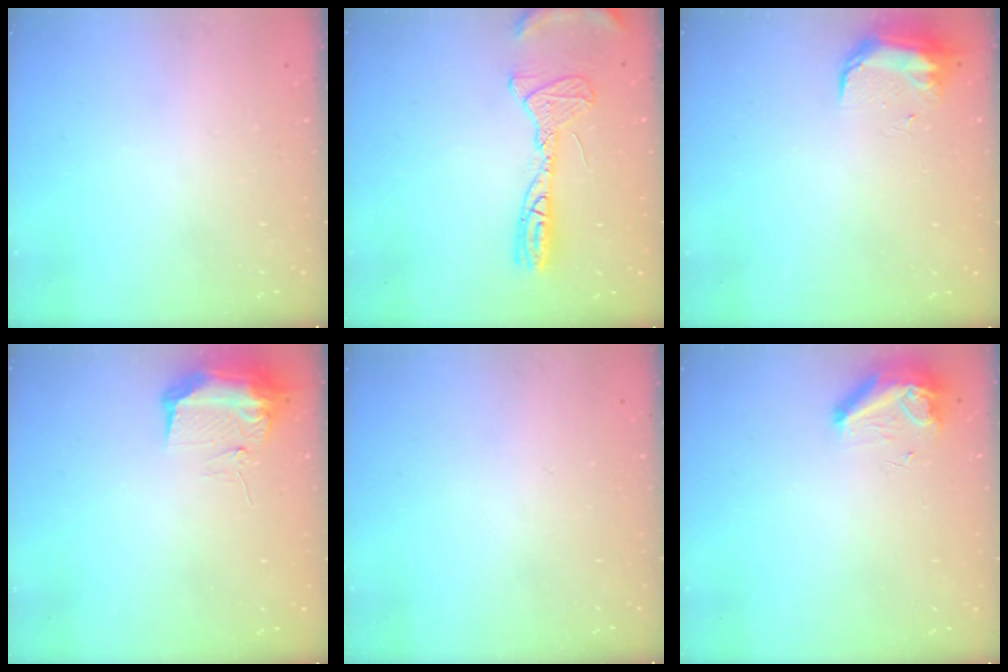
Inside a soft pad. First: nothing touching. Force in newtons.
{"total": 12.5, "press": 12.3, "slide": 2.3}
{"total": 8.7, "press": 8.7, "slide": 0.6}
{"total": 10.1, "press": 10.1, "slide": 0.3}
{"total": 0.0}
{"total": 8.3, "press": 8.2, "slide": 0.9}